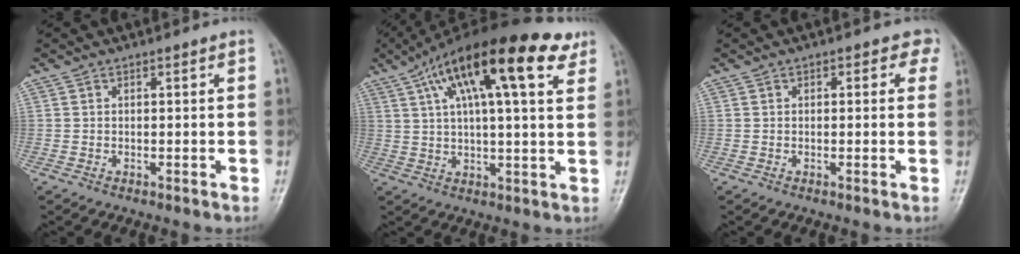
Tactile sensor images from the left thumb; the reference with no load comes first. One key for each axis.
{"total": 21.2, "fx": 10.7, "fy": 6.3, "fz": 17.2, "tx": -0.268, "ty": 0.008, "tz": 0.165}
{"total": 3.0, "fx": 1.2, "fy": 2.0, "fz": 1.9, "tx": 0.007, "ty": 0.002, "tz": 0.005}